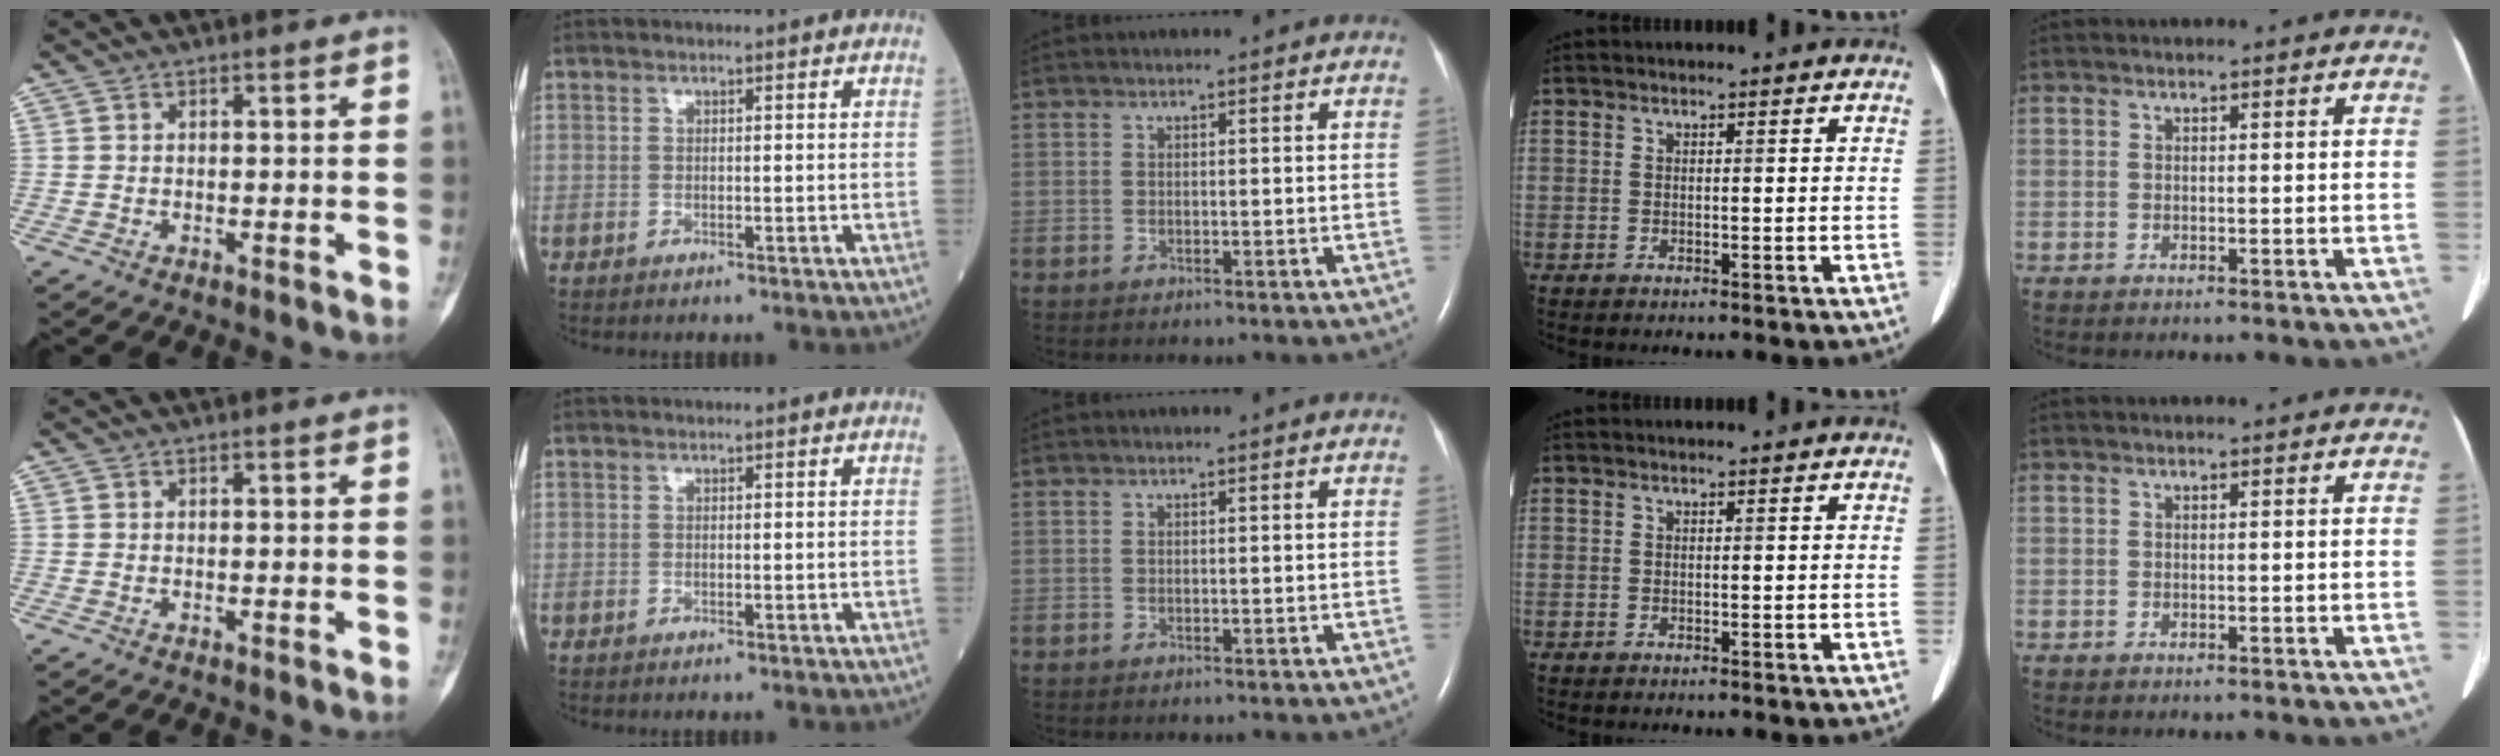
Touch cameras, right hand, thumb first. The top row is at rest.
{}